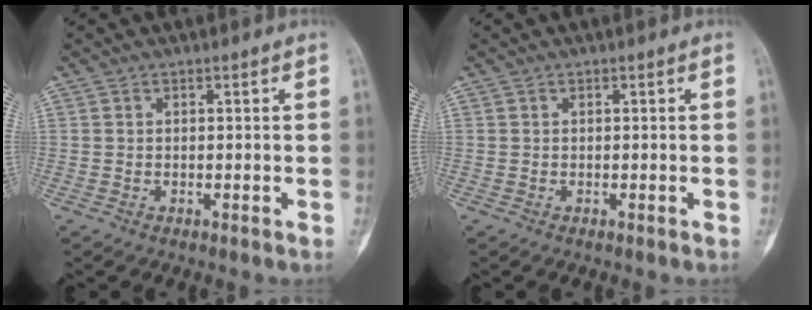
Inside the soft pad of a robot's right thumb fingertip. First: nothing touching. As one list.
[{"total": 0.0}]